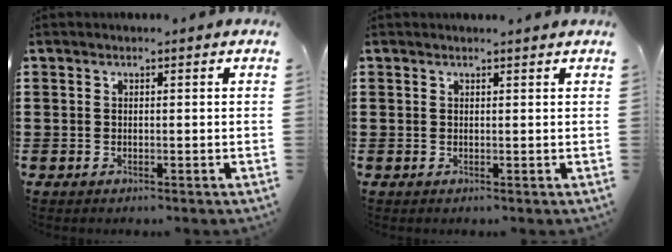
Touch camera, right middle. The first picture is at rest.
{"total": 0.6, "force": [0.6, -0.1, 0.1], "torque": [-0.003, -0.004, 0.011]}